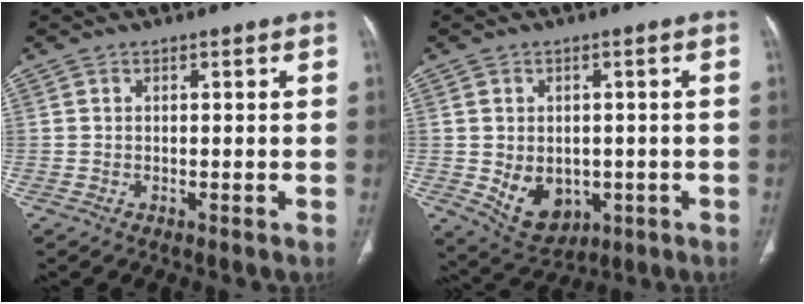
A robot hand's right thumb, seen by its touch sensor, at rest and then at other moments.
{"total": 9.0, "force": [-1.8, 6.8, 5.6], "torque": [-0.068, -0.002, -0.004]}